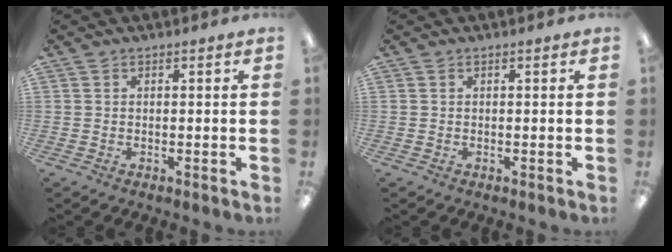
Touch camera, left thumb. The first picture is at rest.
{"total": 0.0}